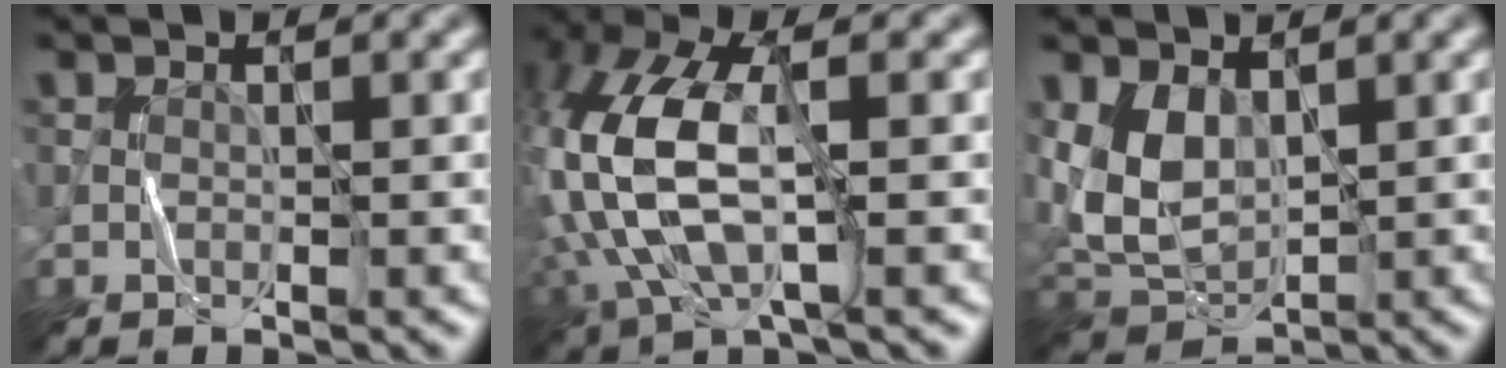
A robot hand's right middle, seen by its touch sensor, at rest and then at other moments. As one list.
[{"total": 10.8, "force": [0.1, 5.0, 9.6], "torque": [-0.233, 0.010, -0.006]}, {"total": 5.6, "force": [1.4, 3.6, 4.2], "torque": [-0.100, -0.010, 0.030]}]